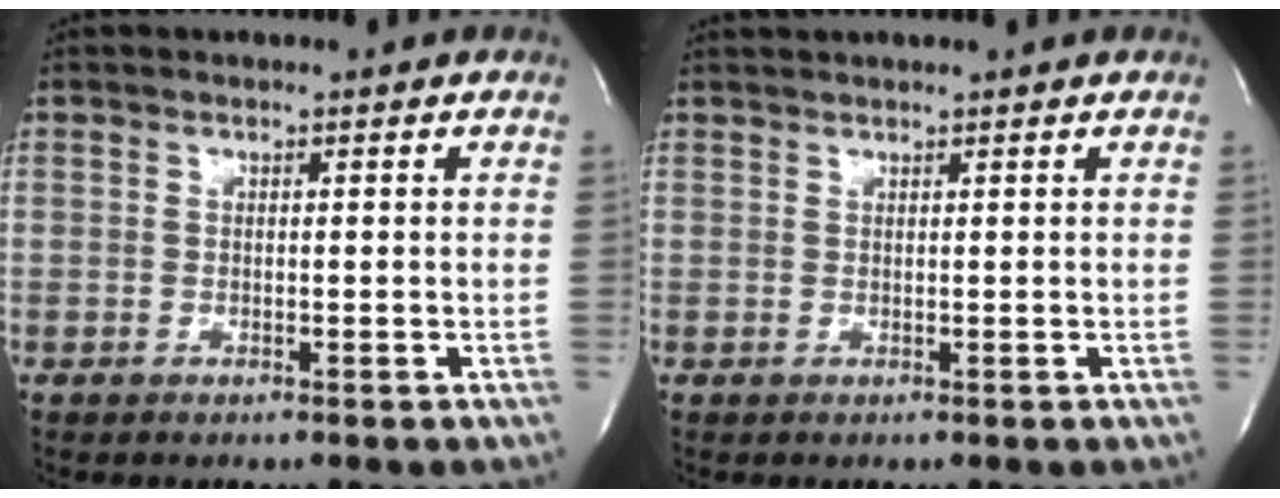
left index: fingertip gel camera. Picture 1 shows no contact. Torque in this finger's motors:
{"motor_torque": [0.32, -0.33, 0.29, 0.05]}